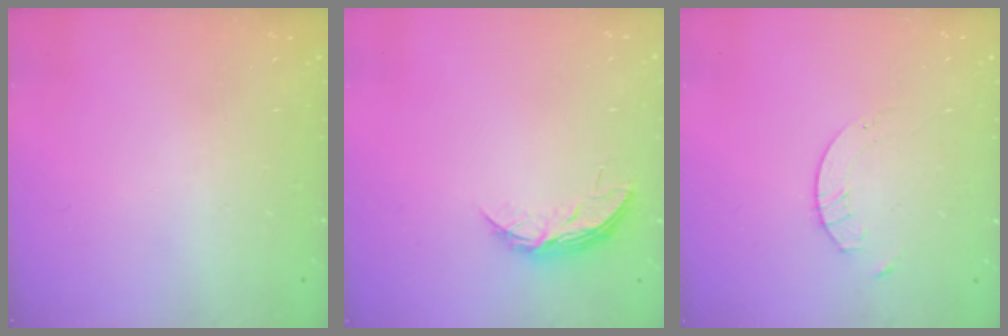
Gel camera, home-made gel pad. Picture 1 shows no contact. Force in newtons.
{"total": 5.5, "press": 5.5, "slide": 0.5}
{"total": 1.6, "press": 1.6, "slide": 0.2}